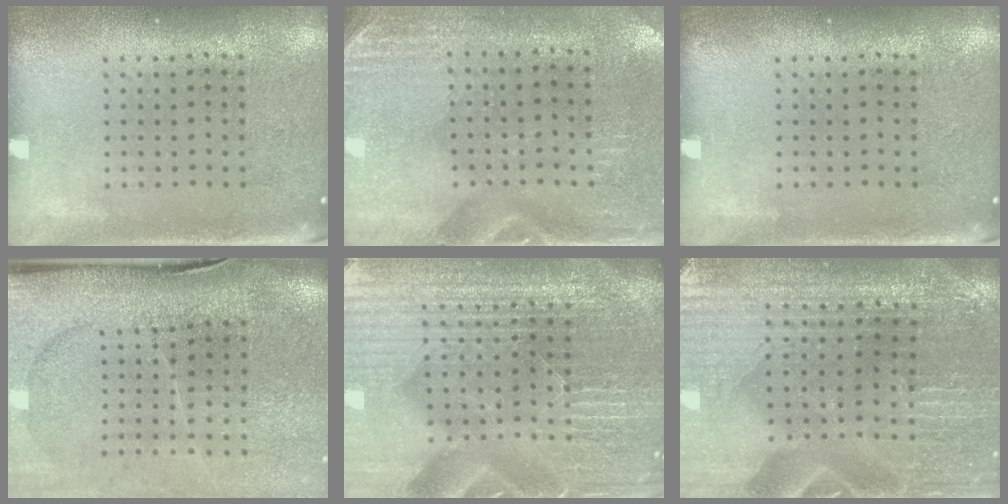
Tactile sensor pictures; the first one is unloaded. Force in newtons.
{"total": 2.8, "press": 2.5, "slide": 1.3}
{"total": 0.0}
{"total": 4.6, "press": 3.6, "slide": 2.8}
{"total": 6.0, "press": 5.5, "slide": 2.5}
{"total": 2.2, "press": 2.1, "slide": 0.2}